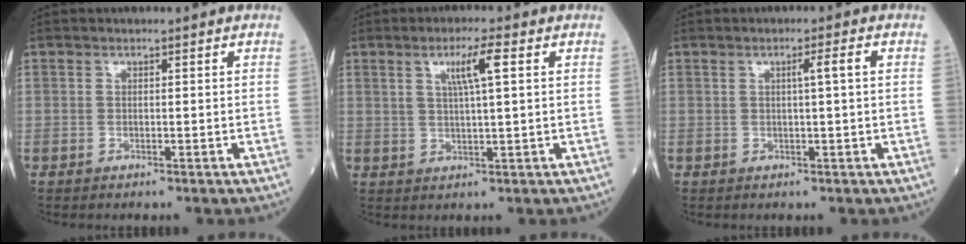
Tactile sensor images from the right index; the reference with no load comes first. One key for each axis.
{"total": 4.8, "fx": 1.9, "fy": 0.0, "fz": 4.4, "tx": -0.081, "ty": 0.004, "tz": 0.035}
{"total": 2.3, "fx": 0.5, "fy": -0.4, "fz": 2.2, "tx": -0.038, "ty": 0.003, "tz": 0.008}